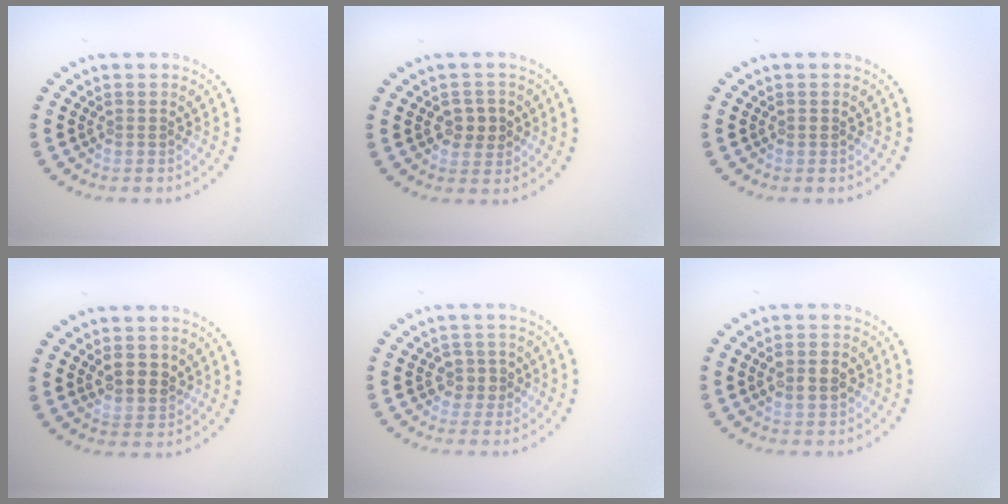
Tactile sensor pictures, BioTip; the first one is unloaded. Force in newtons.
{"total": 2.4, "press": 2.4, "slide": 0.4}
{"total": 0.5, "press": 0.4, "slide": 0.3}
{"total": 2.1, "press": 2.0, "slide": 0.7}
{"total": 1.7, "press": 1.6, "slide": 0.5}
{"total": 2.4, "press": 2.4, "slide": 0.3}